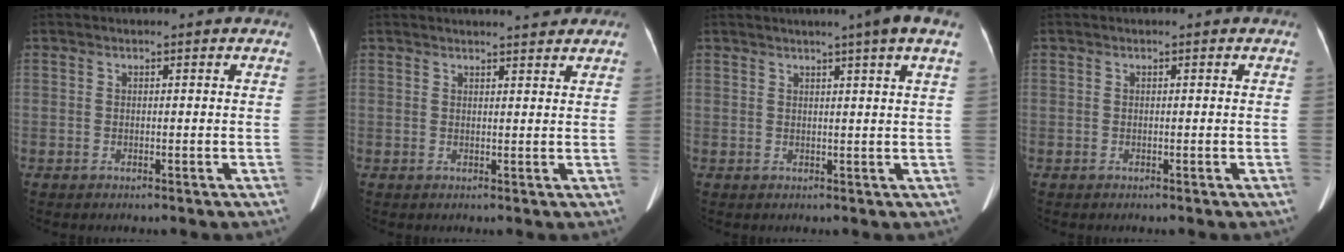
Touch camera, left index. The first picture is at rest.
{"total": 4.2, "force": [3.9, 0.4, 1.6], "torque": [-0.023, 0.004, 0.043]}
{"total": 4.7, "force": [3.1, -1.1, 3.3], "torque": [-0.049, 0.004, 0.037]}
{"total": 0.0}